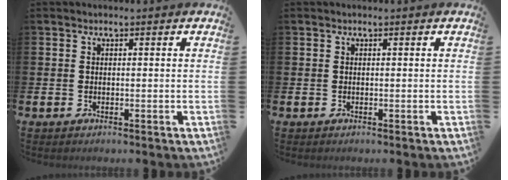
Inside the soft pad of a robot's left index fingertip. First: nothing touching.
{"total": 0.0}